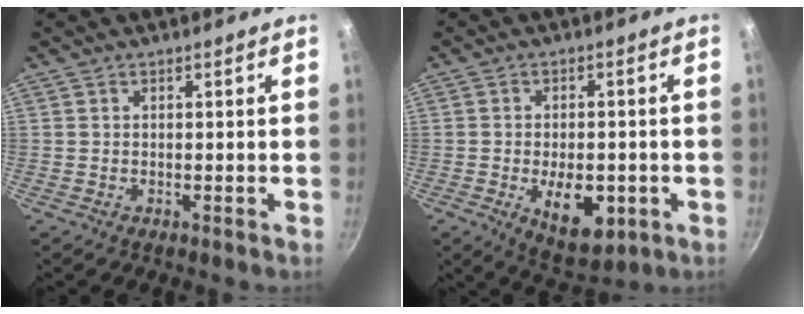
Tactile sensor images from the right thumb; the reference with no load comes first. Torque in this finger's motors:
{"motor_torque": [-0.25, 0.45, 0.10, -0.19, -0.01]}